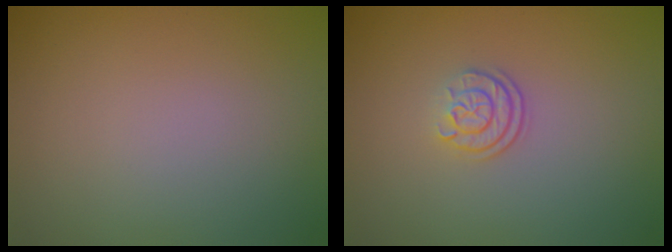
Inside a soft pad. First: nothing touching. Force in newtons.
{"total": 2.4, "press": 1.8, "slide": 1.5}